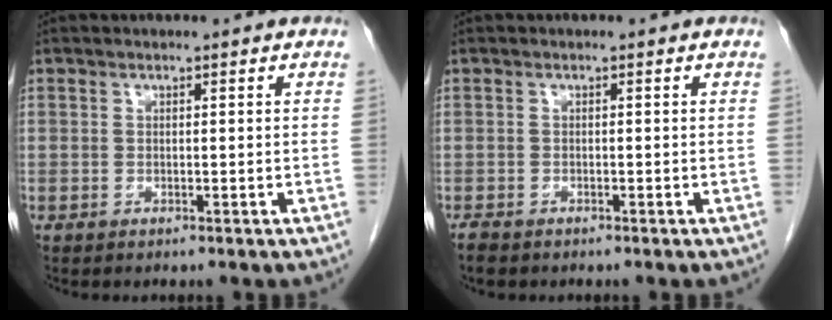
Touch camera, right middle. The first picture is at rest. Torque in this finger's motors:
{"motor_torque": [0.30, -0.13, 0.10, 0.02]}